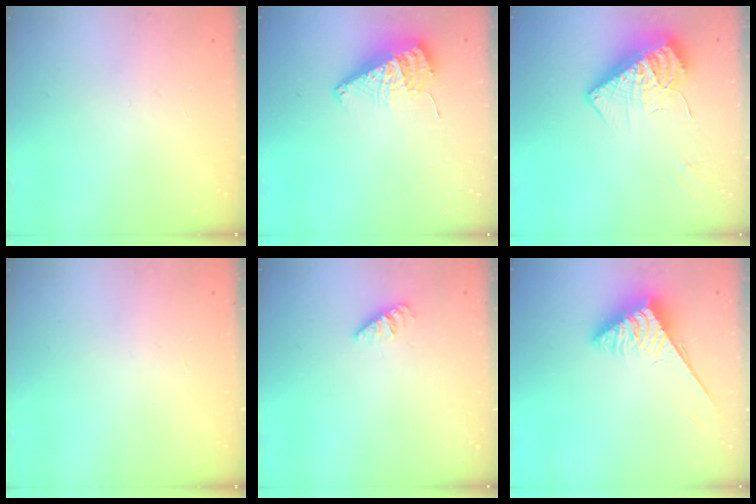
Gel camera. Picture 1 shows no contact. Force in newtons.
{"total": 10.8, "press": 10.7, "slide": 1.0}
{"total": 14.0, "press": 13.9, "slide": 1.2}
{"total": 0.0}
{"total": 0.0}
{"total": 3.7, "press": 3.6, "slide": 0.6}